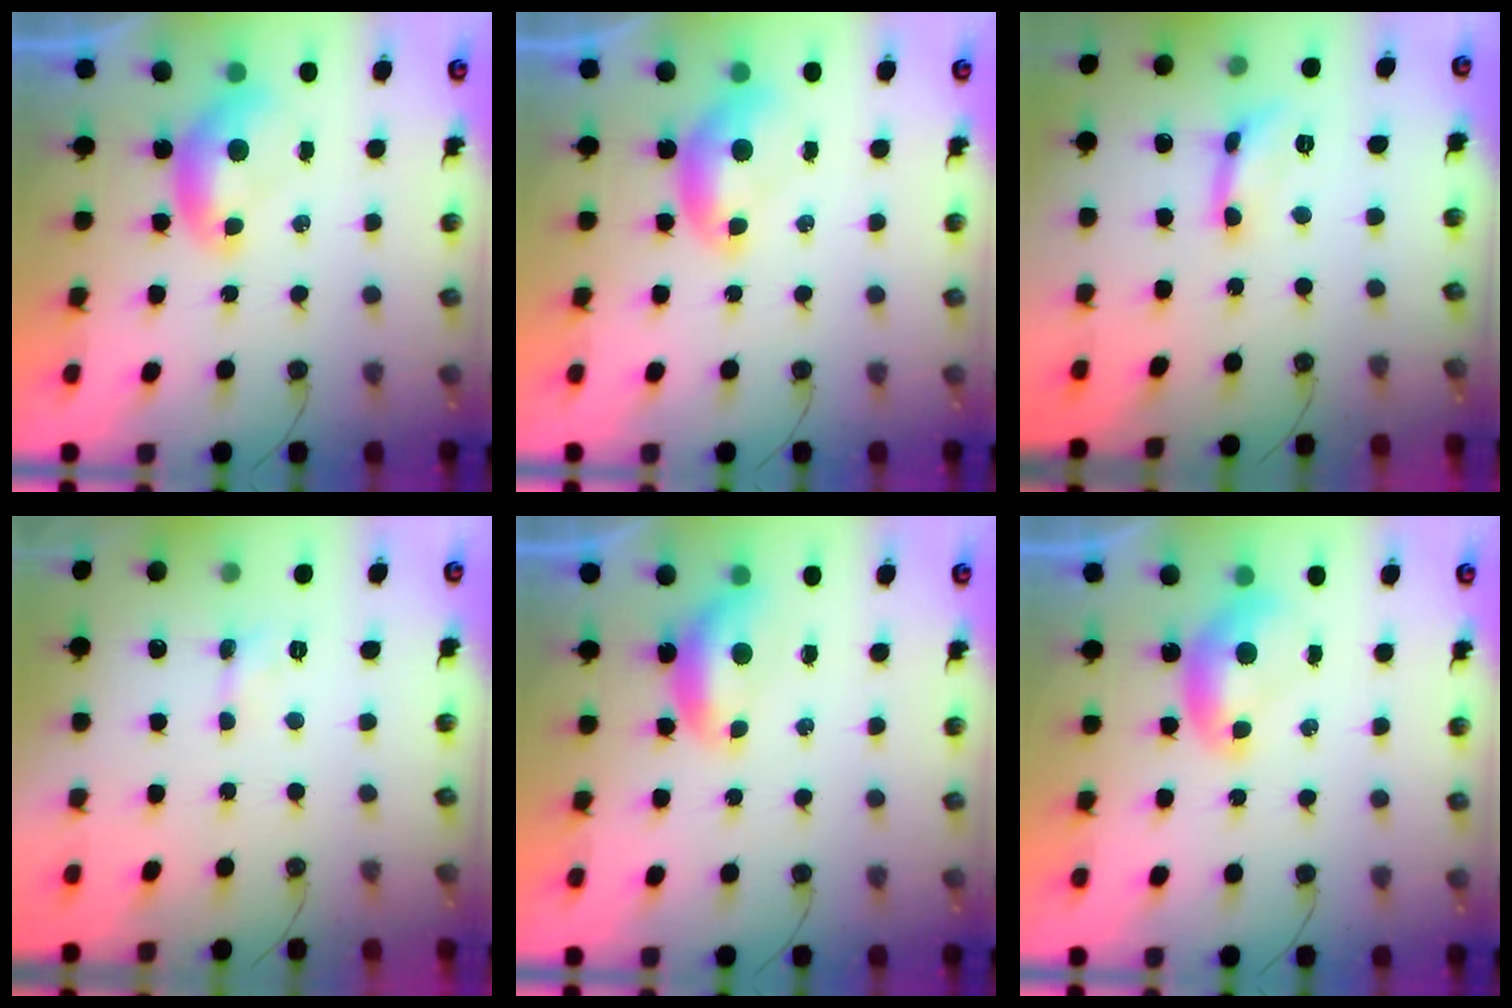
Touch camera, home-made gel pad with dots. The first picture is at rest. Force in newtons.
{"total": 0.0}
{"total": 1.3, "press": 1.3, "slide": 0.2}
{"total": 1.0, "press": 1.0, "slide": 0.1}
{"total": 1.7, "press": 1.6, "slide": 0.7}
{"total": 0.0}